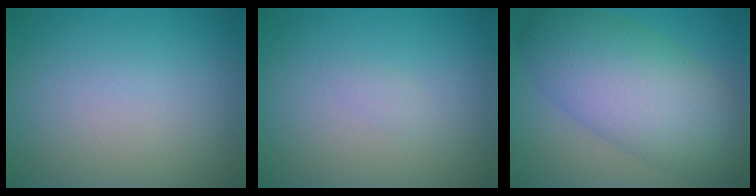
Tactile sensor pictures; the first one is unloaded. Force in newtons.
{"total": 0.7, "press": 0.7, "slide": 0.1}
{"total": 9.6, "press": 9.6, "slide": 0.2}